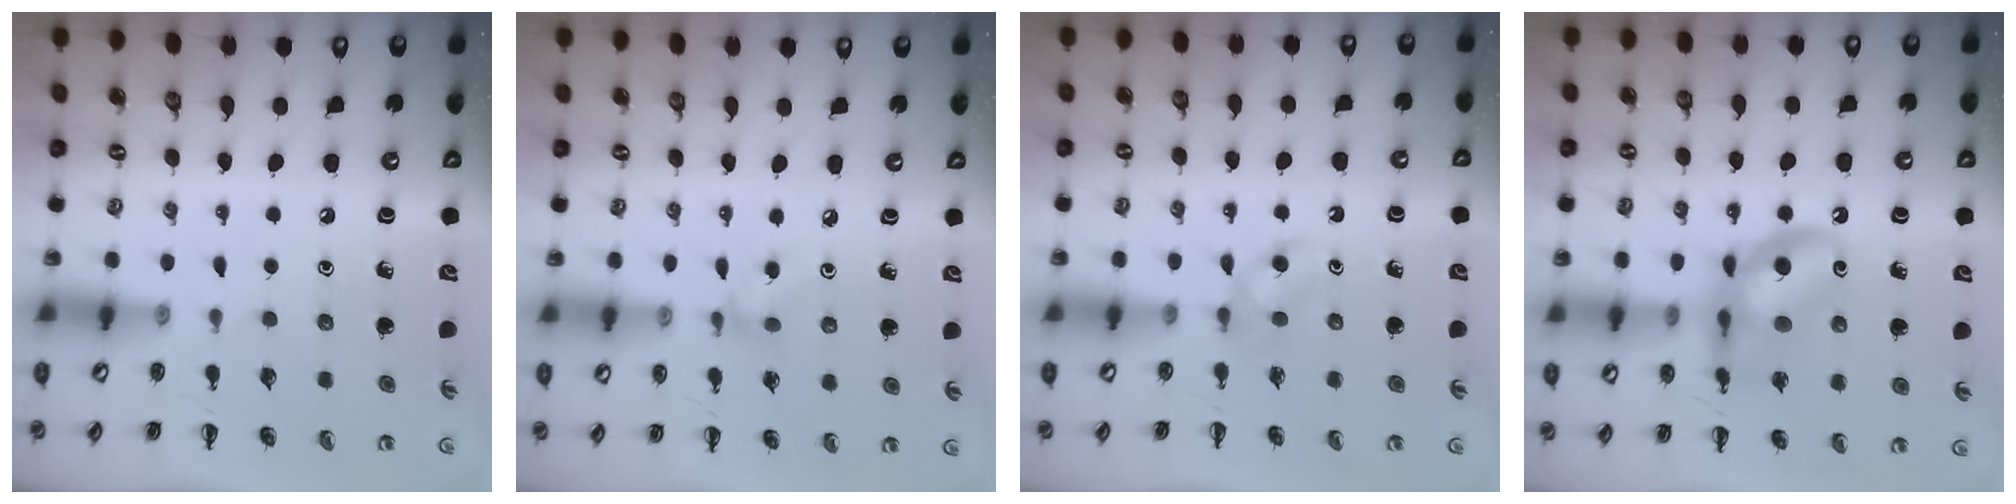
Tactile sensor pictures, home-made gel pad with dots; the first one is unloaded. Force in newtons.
{"total": 4.8, "press": 4.6, "slide": 1.2}
{"total": 2.6, "press": 2.4, "slide": 1.0}
{"total": 13.8, "press": 13.4, "slide": 3.0}